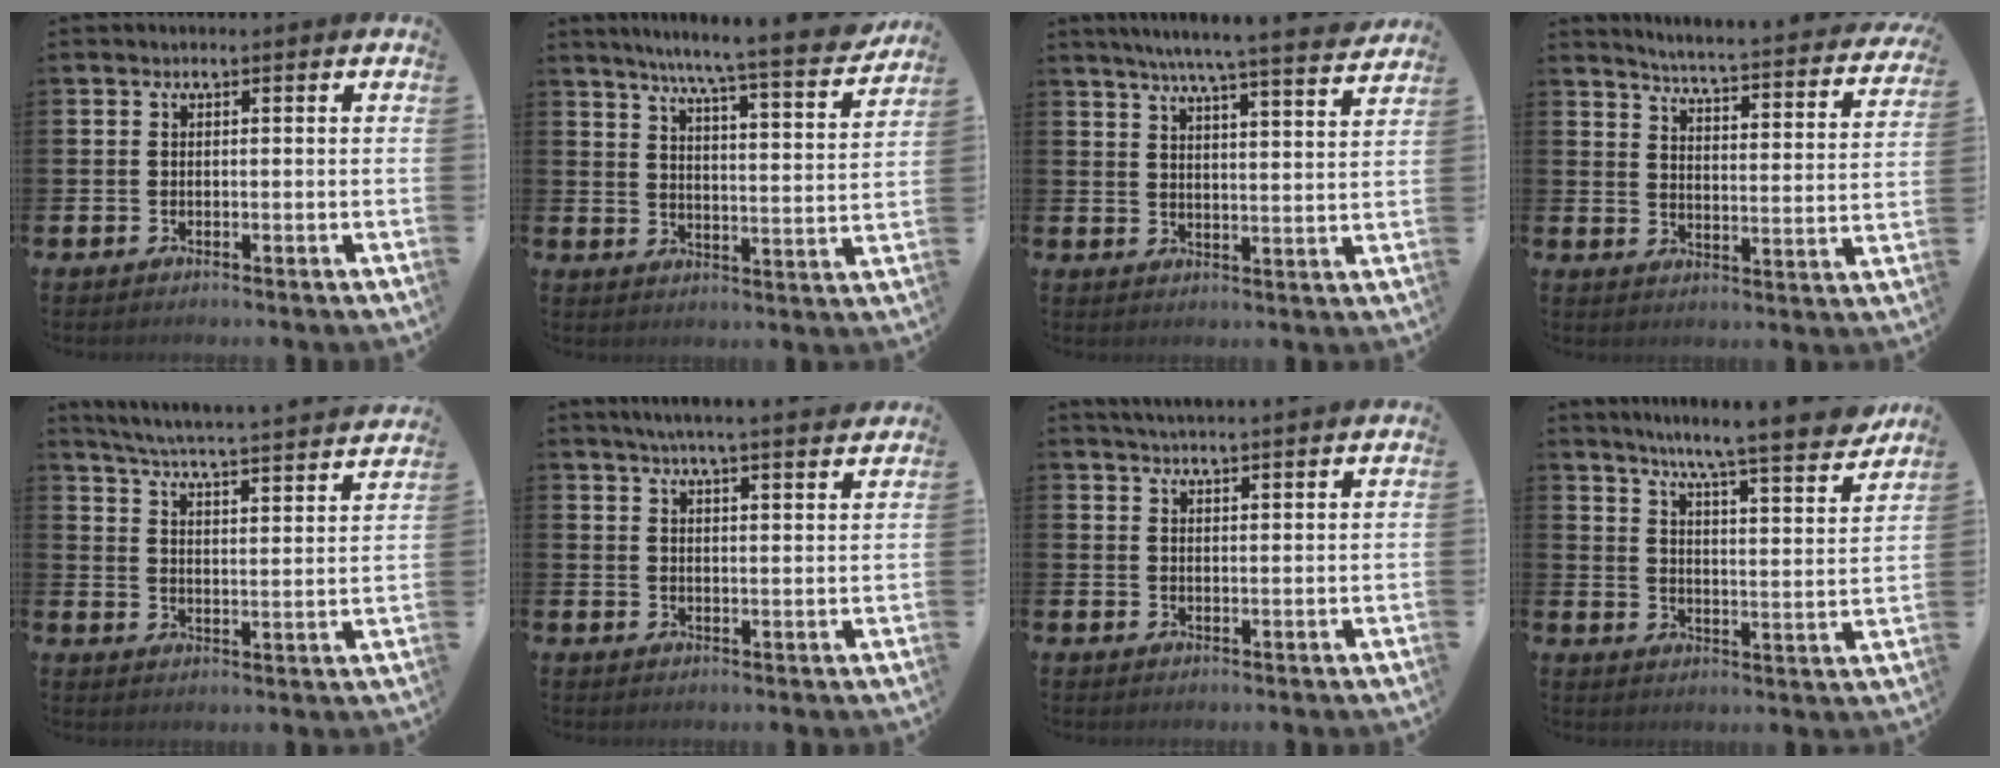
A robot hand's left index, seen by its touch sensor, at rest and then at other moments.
{"total": 7.6, "force": [6.8, -0.4, 3.3], "torque": [-0.074, -0.056, 0.112]}
{"total": 6.6, "force": [6.2, -0.4, 2.3], "torque": [-0.051, -0.043, 0.103]}
{"total": 4.4, "force": [4.2, -0.2, 1.3], "torque": [-0.050, -0.043, 0.065]}
{"total": 5.2, "force": [5.0, -0.2, 1.6], "torque": [-0.055, -0.046, 0.081]}
{"total": 5.5, "force": [5.3, -0.6, 1.4], "torque": [-0.037, -0.026, 0.092]}
{"total": 3.8, "force": [3.7, -0.7, 0.2], "torque": [-0.009, -0.019, 0.067]}
{"total": 8.2, "force": [7.5, -0.4, 3.3], "torque": [-0.078, -0.062, 0.123]}